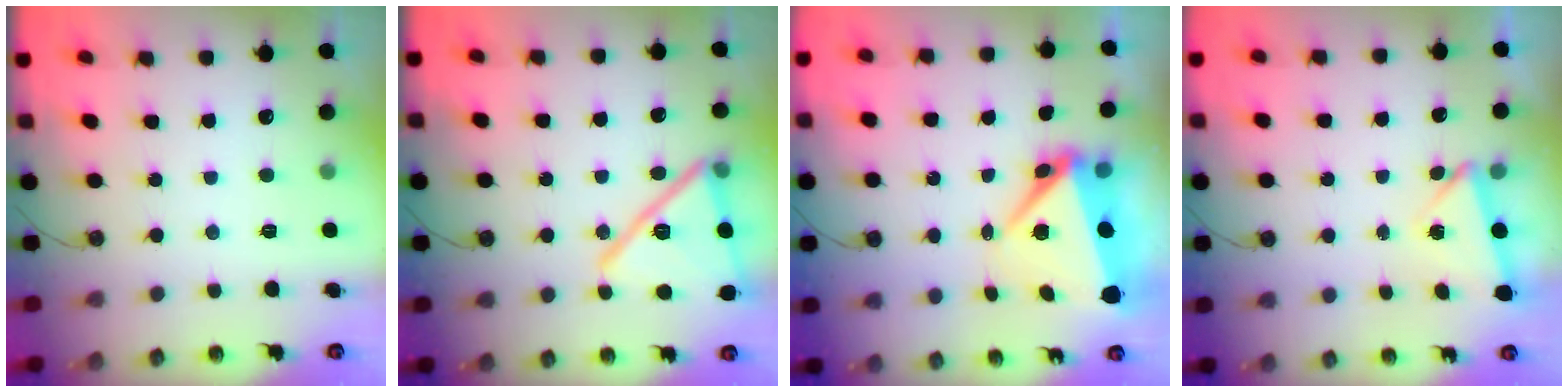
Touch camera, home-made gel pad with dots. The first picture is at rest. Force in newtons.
{"total": 20.4, "press": 18.7, "slide": 8.2}
{"total": 8.3, "press": 8.2, "slide": 1.2}
{"total": 3.0, "press": 2.5, "slide": 1.8}